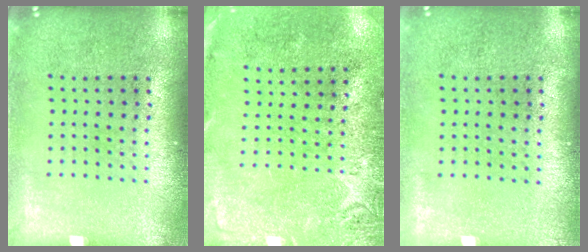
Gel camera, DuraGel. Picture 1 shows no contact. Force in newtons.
{"total": 2.8, "press": 2.3, "slide": 1.6}
{"total": 0.0}